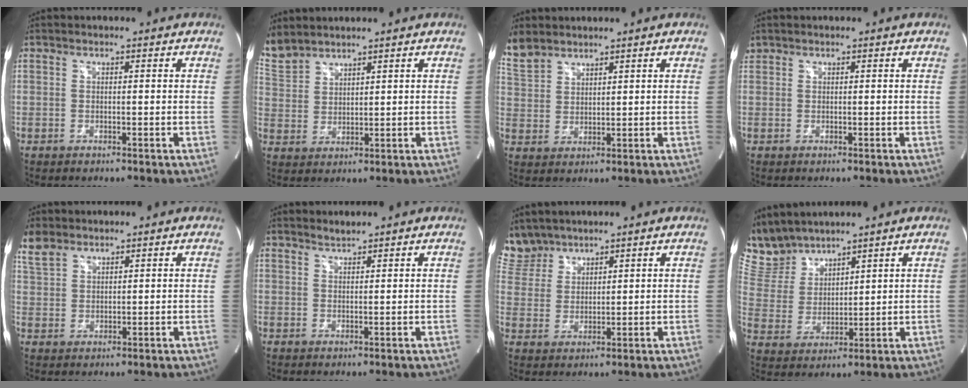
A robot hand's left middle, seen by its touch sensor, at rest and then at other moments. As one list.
[{"total": 7.6, "force": [7.1, 2.4, 1.6], "torque": [-0.060, 0.012, 0.159]}, {"total": 6.9, "force": [6.0, 2.9, 1.8], "torque": [-0.052, 0.014, 0.135]}, {"total": 1.0, "force": [0.7, 0.6, 0.0], "torque": [-0.004, 0.018, 0.016]}, {"total": 4.9, "force": [4.0, 2.5, 1.5], "torque": [-0.043, 0.015, 0.090]}, {"total": 1.4, "force": [1.4, -0.1, 0.0], "torque": [-0.006, 0.000, 0.028]}, {"total": 6.4, "force": [6.0, 2.3, 0.1], "torque": [-0.009, 0.010, 0.133]}, {"total": 8.3, "force": [8.0, 1.8, 0.7], "torque": [-0.037, 0.016, 0.183]}]